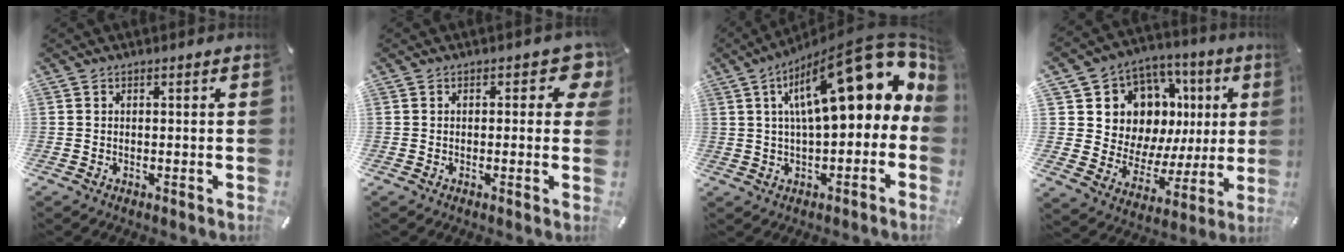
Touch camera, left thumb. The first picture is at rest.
{"total": 4.5, "force": [1.4, 2.6, 3.4], "torque": [-0.030, -0.004, 0.016]}
{"total": 24.9, "force": [8.9, 9.5, 21.2], "torque": [-0.324, -0.050, 0.149]}
{"total": 12.7, "force": [5.7, 10.7, 3.9], "torque": [-0.061, -0.057, 0.119]}